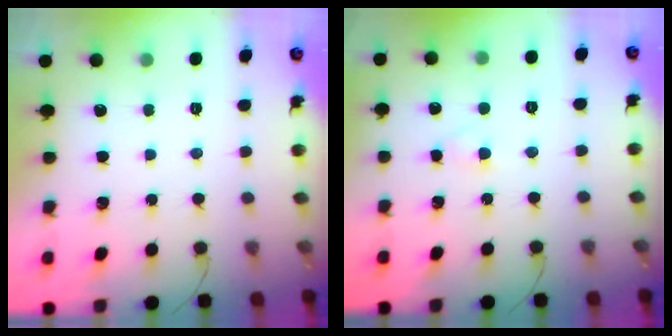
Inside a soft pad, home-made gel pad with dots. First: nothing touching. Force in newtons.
{"total": 1.8, "press": 1.5, "slide": 0.9}